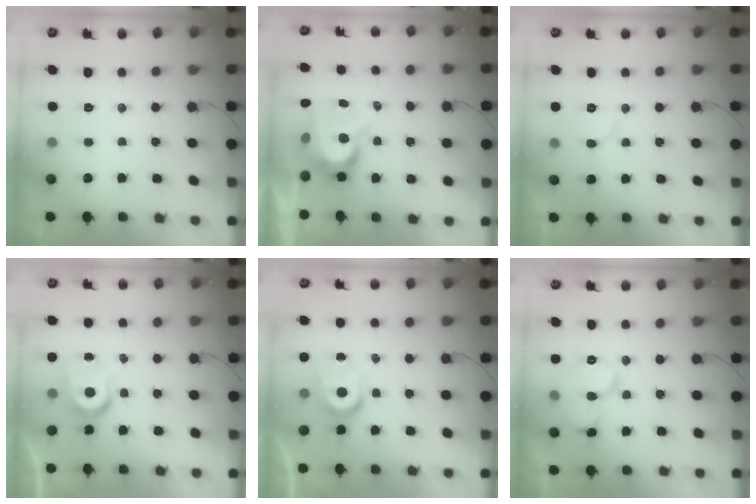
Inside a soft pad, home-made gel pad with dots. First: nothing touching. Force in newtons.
{"total": 8.2, "press": 8.1, "slide": 0.6}
{"total": 5.8, "press": 5.8, "slide": 0.5}
{"total": 6.8, "press": 6.8, "slide": 0.6}
{"total": 6.8, "press": 6.8, "slide": 0.6}
{"total": 11.9, "press": 11.8, "slide": 1.2}